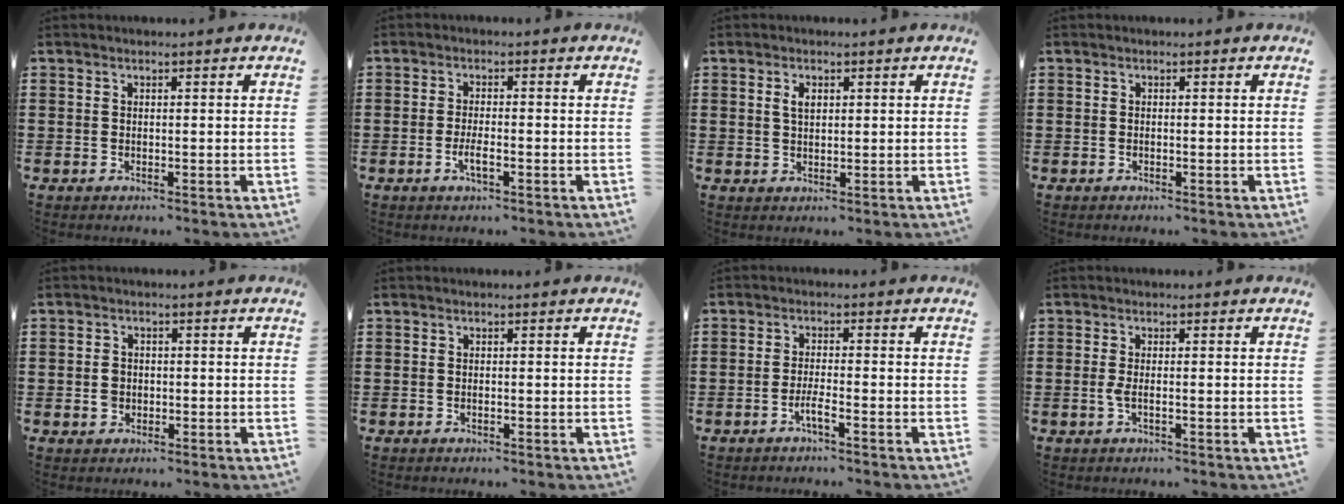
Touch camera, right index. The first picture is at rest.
{"total": 2.6, "force": [-1.0, 0.6, 2.3], "torque": [-0.047, -0.004, -0.020]}
{"total": 1.9, "force": [0.7, 1.0, 1.5], "torque": [-0.033, 0.005, 0.011]}
{"total": 0.0}
{"total": 2.0, "force": [-0.3, 1.7, 1.1], "torque": [-0.024, 0.006, -0.007]}
{"total": 0.0}
{"total": 2.6, "force": [-1.5, 0.1, 2.1], "torque": [-0.044, -0.005, -0.031]}
{"total": 1.6, "force": [-0.4, 0.2, 1.5], "torque": [-0.038, -0.004, -0.010]}